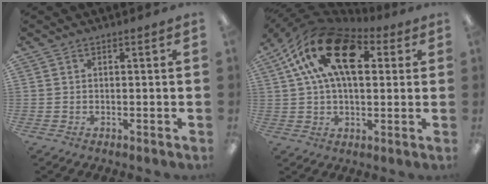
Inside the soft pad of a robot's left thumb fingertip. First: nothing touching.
{"total": 20.1, "force": [7.5, 11.2, 15.0], "torque": [-0.274, -0.011, 0.128]}